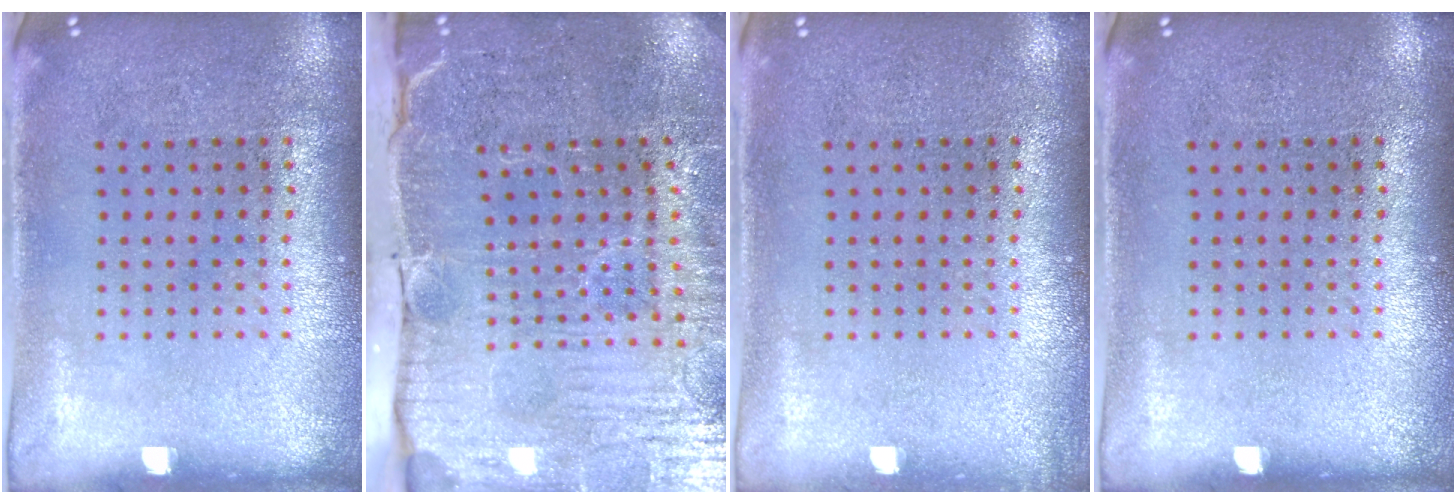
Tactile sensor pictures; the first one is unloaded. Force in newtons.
{"total": 4.3, "press": 4.0, "slide": 1.6}
{"total": 0.5, "press": 0.5, "slide": 0.1}
{"total": 0.0}